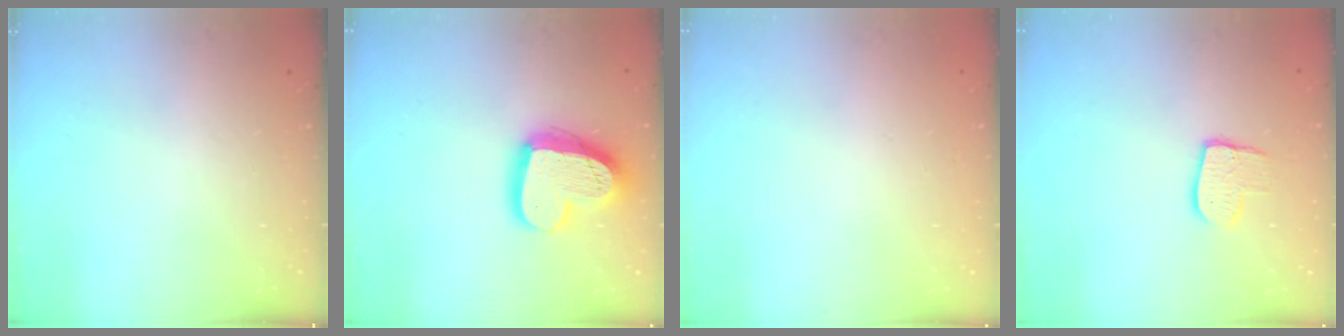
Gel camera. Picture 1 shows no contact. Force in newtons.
{"total": 18.8, "press": 18.7, "slide": 1.9}
{"total": 0.0}
{"total": 8.9, "press": 8.8, "slide": 0.5}